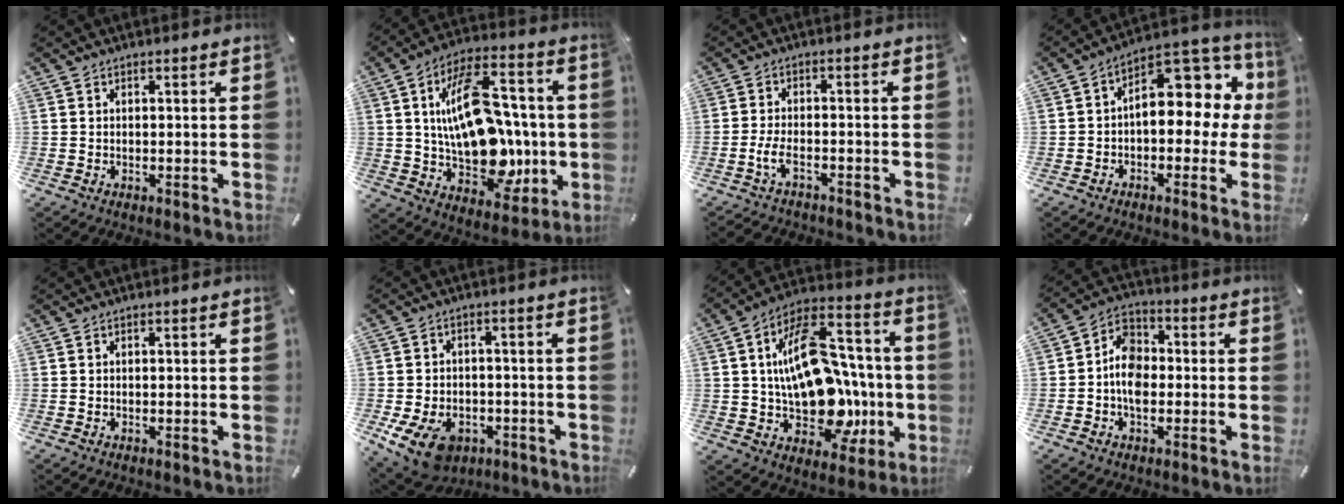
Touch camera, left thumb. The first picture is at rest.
{"total": 23.1, "force": [1.1, 13.9, 18.4], "torque": [-0.306, -0.009, 0.020]}
{"total": 4.9, "force": [-2.8, 2.1, 3.4], "torque": [-0.075, 0.010, -0.055]}
{"total": 13.4, "force": [4.2, 8.0, 10.0], "torque": [-0.123, -0.042, 0.068]}
{"total": 0.0}
{"total": 10.7, "force": [-5.2, 7.2, 6.0], "torque": [-0.130, 0.029, -0.092]}
{"total": 25.7, "force": [-0.5, 16.2, 19.9], "torque": [-0.340, -0.009, 0.001]}
{"total": 7.9, "force": [-1.7, 5.8, 5.1], "torque": [-0.110, 0.020, -0.031]}